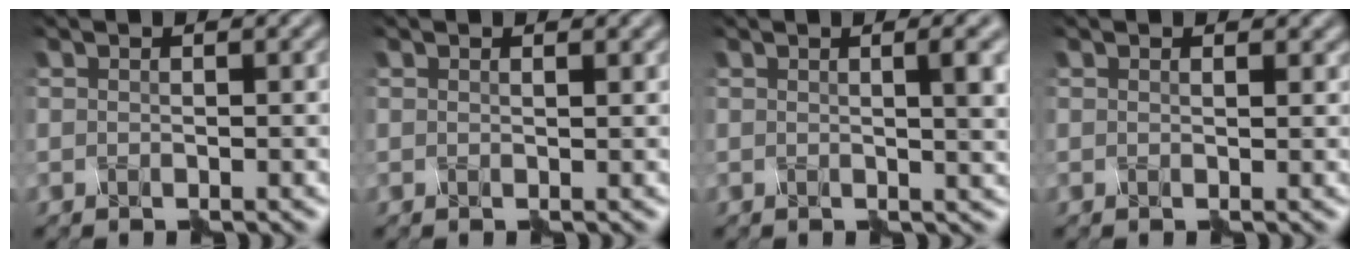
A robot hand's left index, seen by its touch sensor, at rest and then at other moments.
{"total": 0.6, "force": [0.6, 0.1, 0.0], "torque": [0.003, -0.003, 0.007]}
{"total": 3.9, "force": [0.6, 1.2, 3.7], "torque": [-0.034, 0.006, 0.004]}
{"total": 1.0, "force": [0.7, 0.7, 0.3], "torque": [0.001, -0.001, 0.009]}